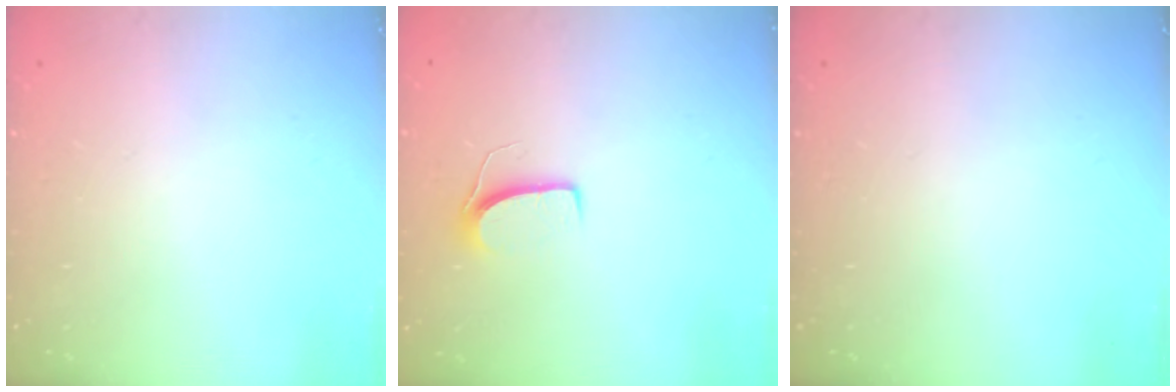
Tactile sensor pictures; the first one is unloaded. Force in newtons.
{"total": 6.8, "press": 6.7, "slide": 0.5}
{"total": 0.0}